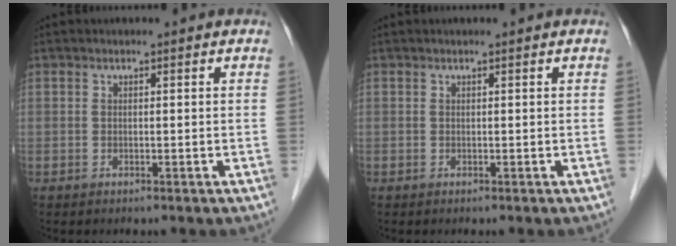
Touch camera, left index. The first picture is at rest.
{"total": 1.2, "force": [0.9, 0.3, 0.7], "torque": [-0.011, 0.028, 0.016]}